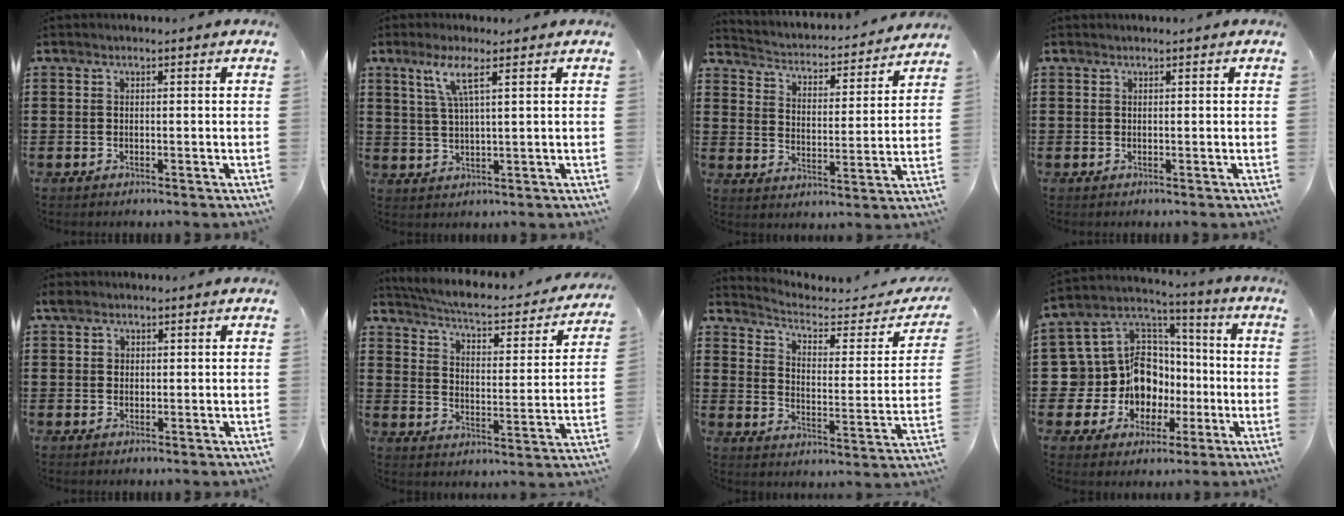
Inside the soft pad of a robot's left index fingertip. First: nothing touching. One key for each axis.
{"total": 5.2, "fx": 2.7, "fy": 0.5, "fz": 4.4, "tx": -0.096, "ty": 0.002, "tz": 0.044}
{"total": 2.3, "fx": 2.3, "fy": 0.2, "fz": 0.1, "tx": -0.021, "ty": -0.032, "tz": 0.028}
{"total": 0.0}
{"total": 1.8, "fx": 1.0, "fy": 1.3, "fz": 0.6, "tx": -0.008, "ty": 0.003, "tz": 0.016}
{"total": 4.1, "fx": 3.7, "fy": 0.2, "fz": 1.8, "tx": -0.058, "ty": -0.034, "tz": 0.054}
{"total": 3.6, "fx": 2.8, "fy": 1.2, "fz": 1.9, "tx": -0.055, "ty": -0.021, "tz": 0.039}
{"total": 13.6, "fx": -1.8, "fy": 12.3, "fz": 5.5, "tx": -0.147, "ty": -0.020, "tz": -0.020}